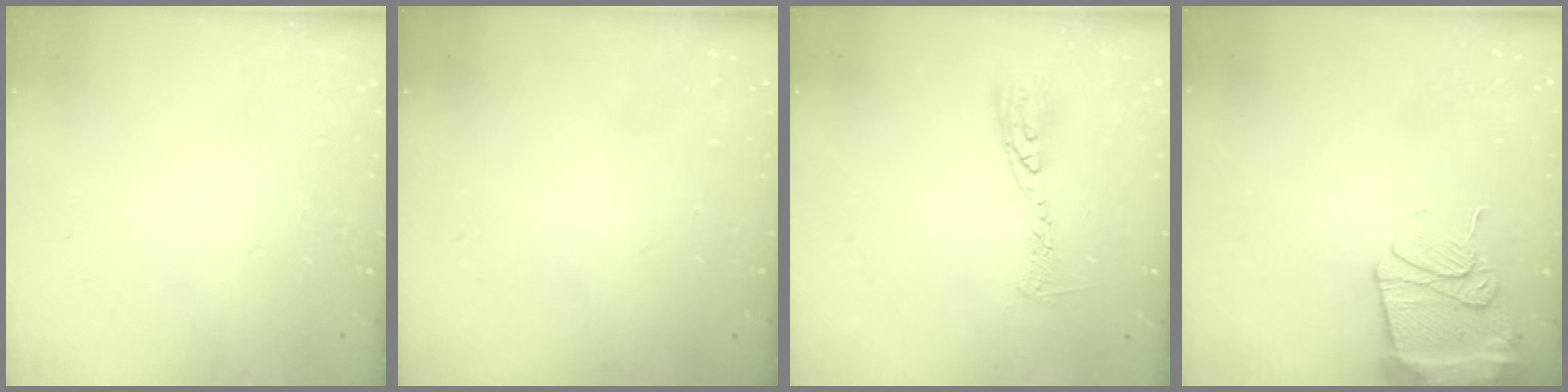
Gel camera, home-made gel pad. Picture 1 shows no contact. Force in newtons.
{"total": 0.0}
{"total": 8.8, "press": 8.8, "slide": 0.9}
{"total": 13.2, "press": 13.2, "slide": 1.4}